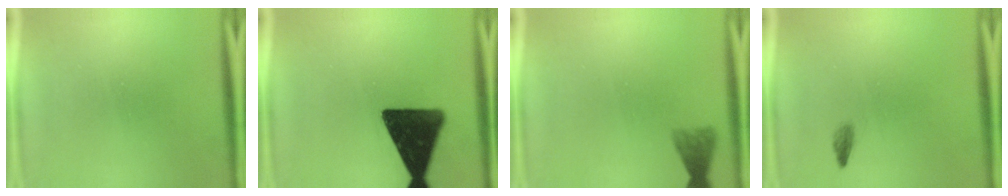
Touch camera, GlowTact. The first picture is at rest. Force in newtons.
{"total": 15.9}
{"total": 2.9}
{"total": 0.9}